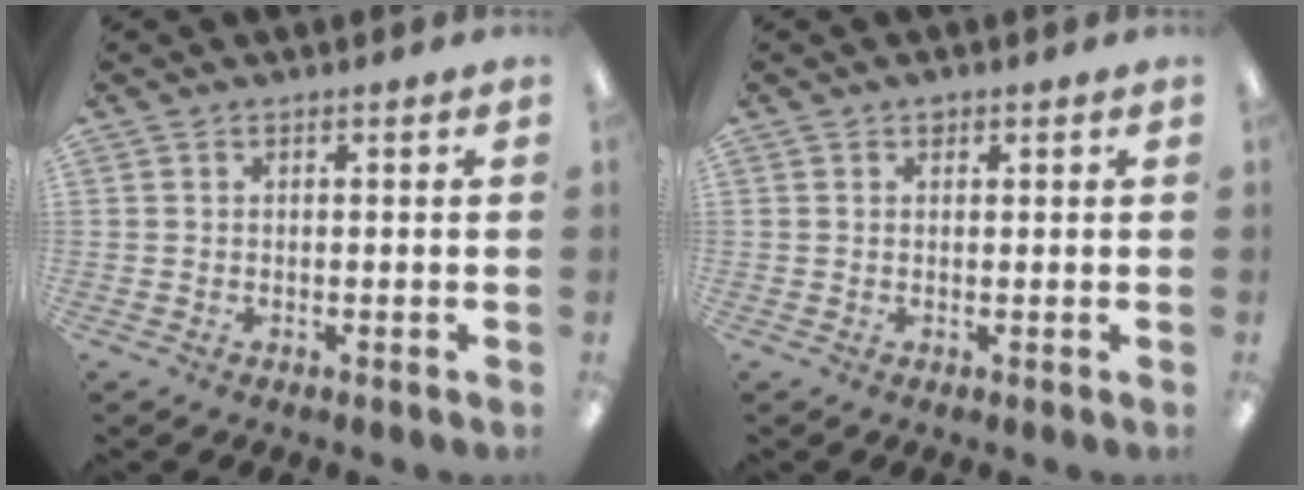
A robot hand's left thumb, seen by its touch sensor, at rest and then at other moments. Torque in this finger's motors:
{"motor_torque": [0.15, 0.03, 0.15, -0.25, 0.00]}